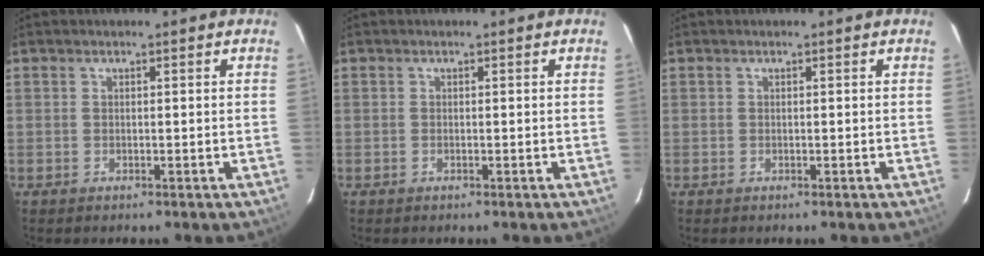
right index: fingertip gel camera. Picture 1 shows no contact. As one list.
[{"total": 0.0}, {"total": 0.0}]